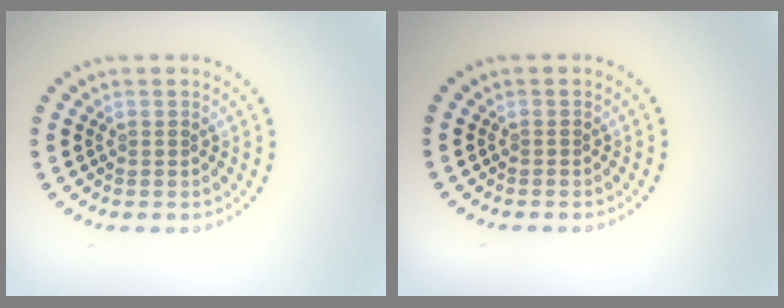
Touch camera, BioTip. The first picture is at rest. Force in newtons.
{"total": 0.0}